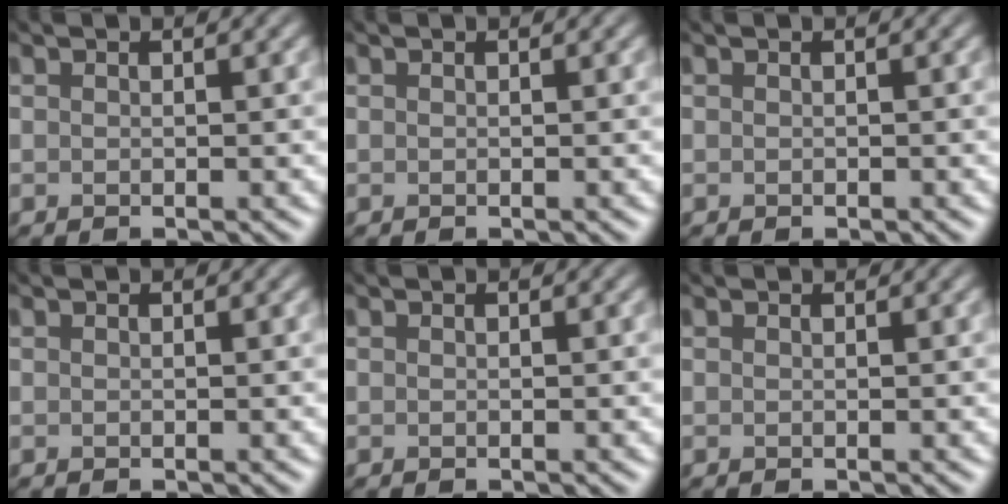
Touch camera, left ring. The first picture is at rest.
{"total": 0.0}
{"total": 0.0}
{"total": 0.0}
{"total": 0.0}
{"total": 0.0}